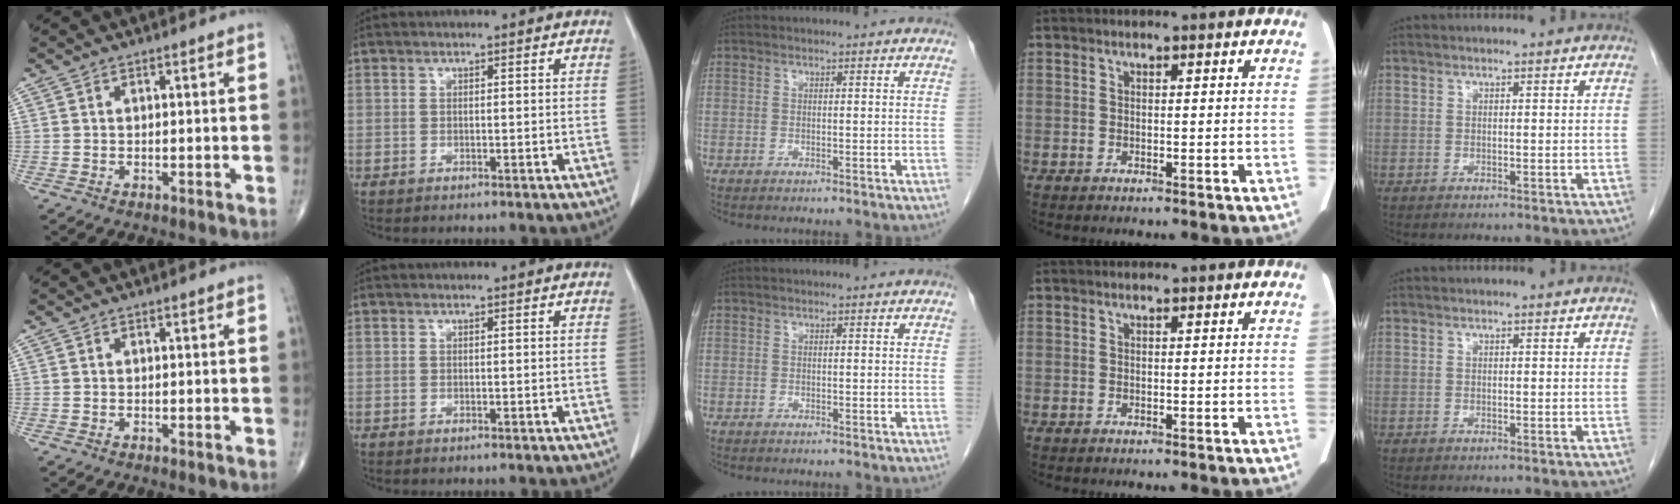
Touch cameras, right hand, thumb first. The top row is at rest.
{}